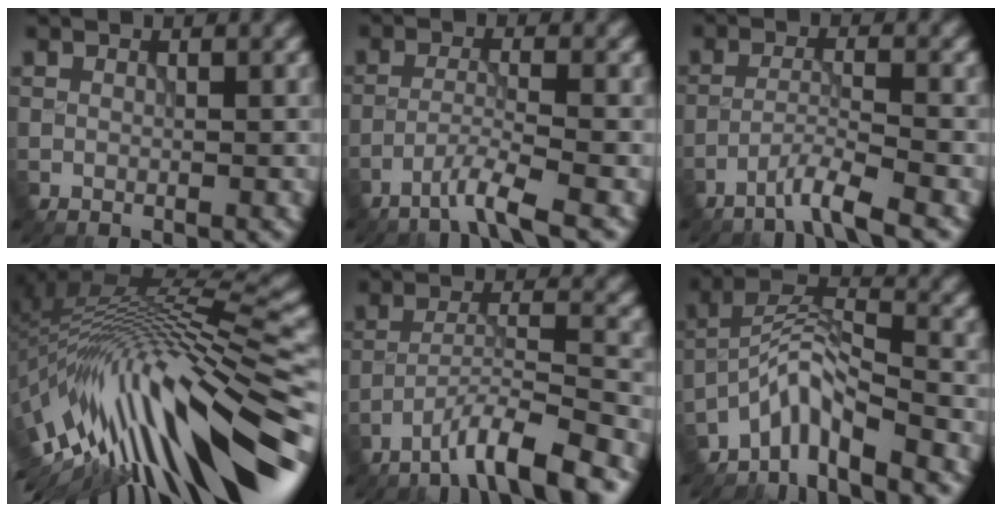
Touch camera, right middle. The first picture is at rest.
{"total": 3.5, "force": [-2.4, 0.0, 2.5], "torque": [-0.042, 0.003, -0.062]}
{"total": 3.4, "force": [-2.6, 0.0, 2.3], "torque": [-0.034, 0.006, -0.062]}
{"total": 15.8, "force": [-5.3, 4.7, 14.2], "torque": [-0.241, 0.016, -0.091]}
{"total": 7.0, "force": [-5.1, 0.8, 4.7], "torque": [-0.072, 0.007, -0.093]}
{"total": 5.1, "force": [-4.1, 1.1, 2.9], "torque": [-0.044, 0.009, -0.084]}